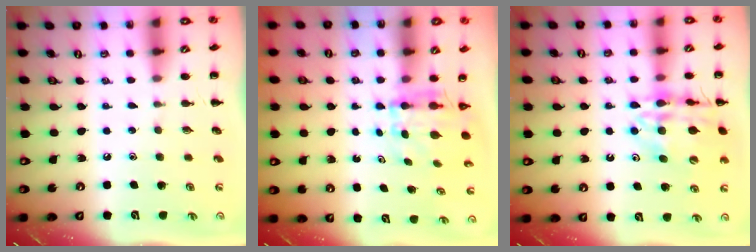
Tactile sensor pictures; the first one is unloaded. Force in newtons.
{"total": 4.7, "press": 4.7, "slide": 0.7}
{"total": 17.3, "press": 17.1, "slide": 2.6}